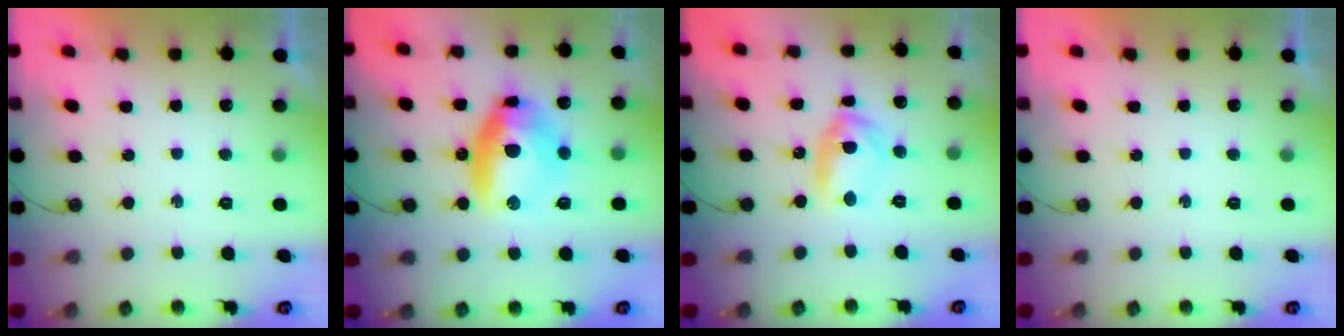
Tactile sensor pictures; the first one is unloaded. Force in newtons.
{"total": 12.8, "press": 12.7, "slide": 1.5}
{"total": 10.4, "press": 10.4, "slide": 0.8}
{"total": 0.0}